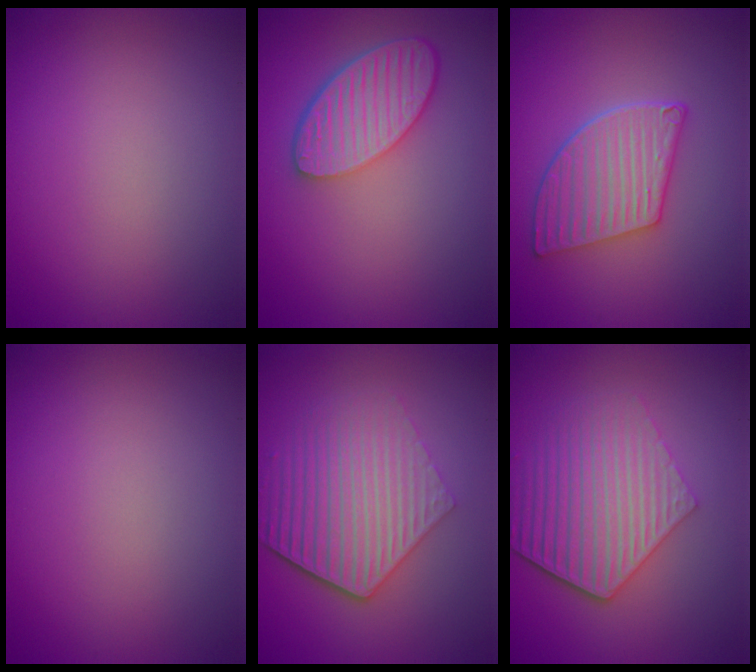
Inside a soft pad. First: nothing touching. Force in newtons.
{"total": 5.6, "press": 4.5, "slide": 3.4}
{"total": 5.2, "press": 4.2, "slide": 3.0}
{"total": 0.0}
{"total": 6.4, "press": 4.6, "slide": 4.4}
{"total": 5.9, "press": 4.3, "slide": 4.0}